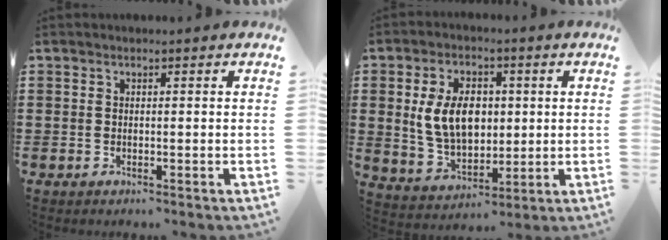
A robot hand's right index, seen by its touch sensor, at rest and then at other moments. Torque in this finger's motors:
{"motor_torque": [1.98, 0.12, 0.42, 0.21]}